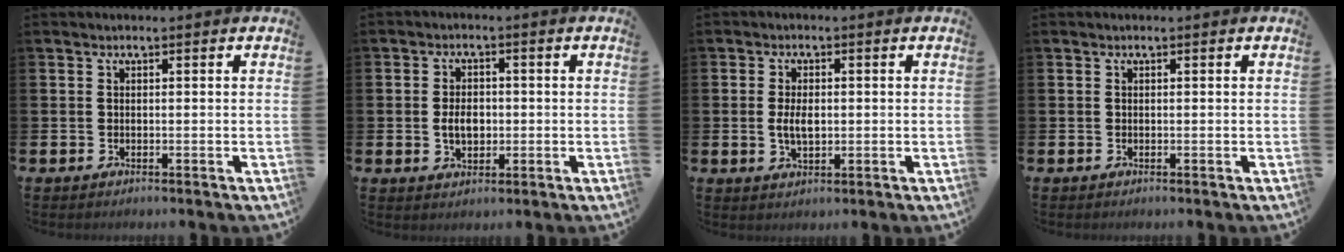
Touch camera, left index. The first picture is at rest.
{"total": 3.6, "force": [-0.2, 2.5, 2.6], "torque": [-0.034, 0.000, -0.010]}
{"total": 3.4, "force": [-0.2, 2.3, 2.5], "torque": [-0.031, 0.000, -0.010]}
{"total": 0.0}